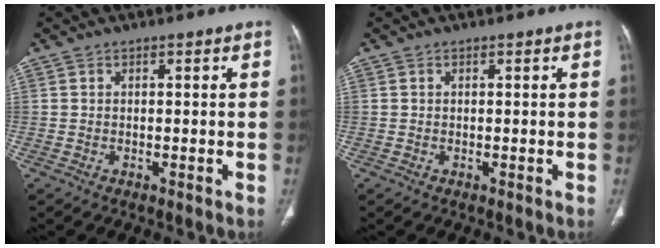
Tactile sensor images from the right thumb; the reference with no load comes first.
{"total": 0.0}